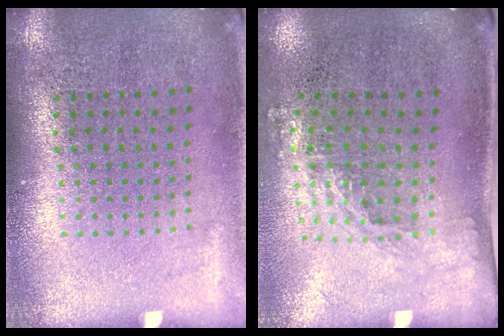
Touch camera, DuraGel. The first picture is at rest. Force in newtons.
{"total": 1.4, "press": 1.1, "slide": 0.9}